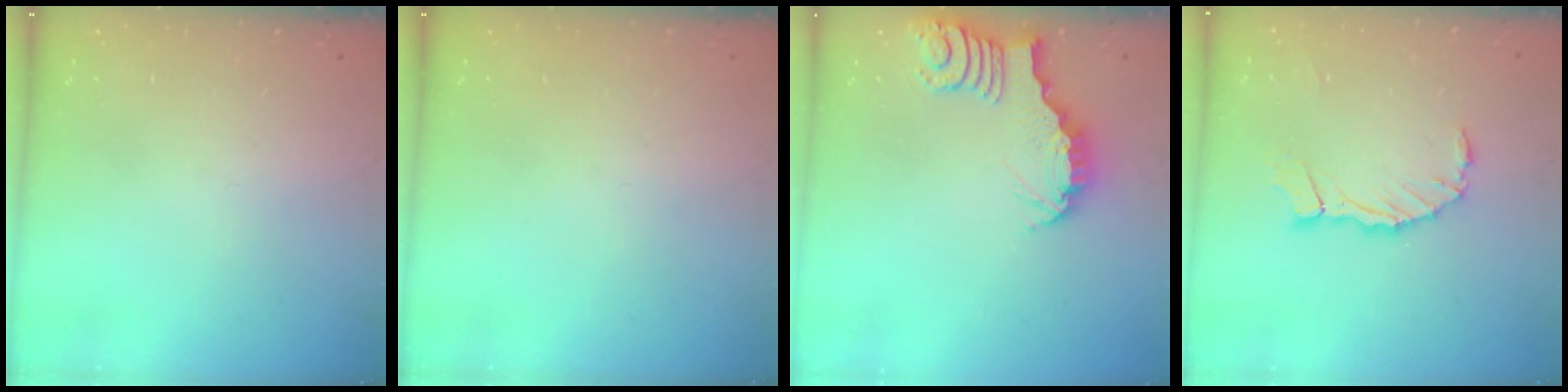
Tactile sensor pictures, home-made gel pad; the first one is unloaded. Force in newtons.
{"total": 0.0}
{"total": 3.5, "press": 3.4, "slide": 0.4}
{"total": 8.4, "press": 8.3, "slide": 1.0}